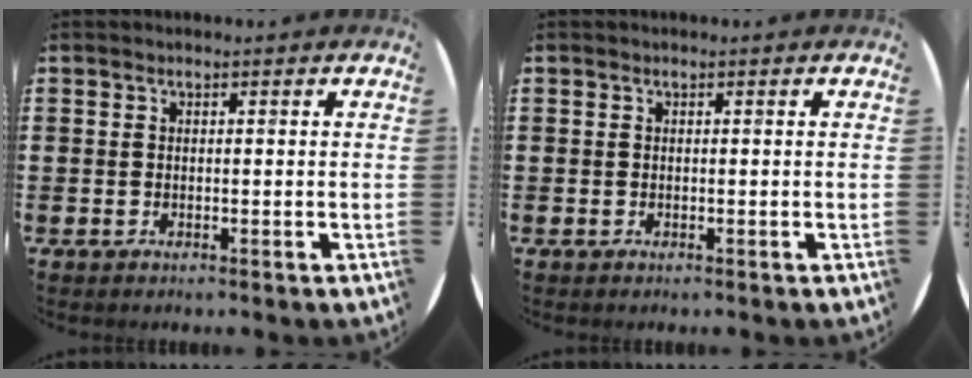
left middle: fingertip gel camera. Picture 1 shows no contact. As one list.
[{"total": 0.0}]